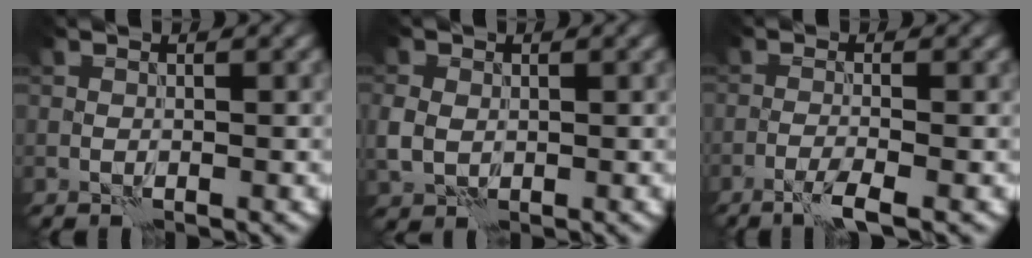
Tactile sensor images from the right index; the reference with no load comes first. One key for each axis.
{"total": 2.5, "fx": -0.3, "fy": 2.0, "fz": 1.4, "tx": -0.036, "ty": -0.001, "tz": -0.008}
{"total": 2.5, "fx": -1.5, "fy": 0.2, "fz": 2.0, "tx": -0.036, "ty": 0.002, "tz": -0.039}